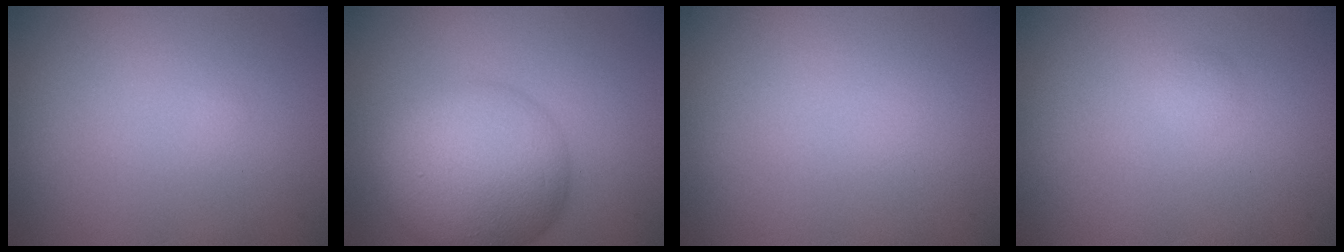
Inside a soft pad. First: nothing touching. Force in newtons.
{"total": 9.2, "press": 9.2, "slide": 0.2}
{"total": 0.0}
{"total": 0.7, "press": 0.7, "slide": 0.0}